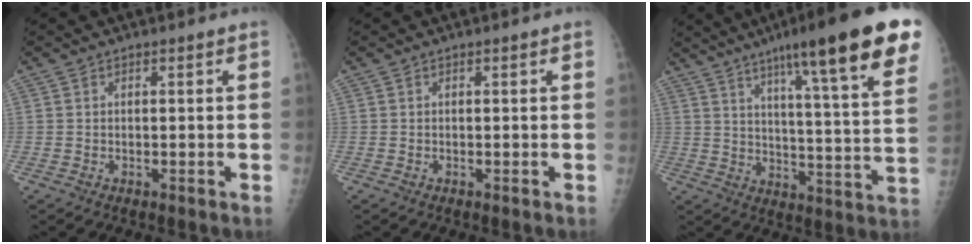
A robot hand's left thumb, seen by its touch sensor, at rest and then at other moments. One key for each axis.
{"total": 0.0}
{"total": 25.3, "fx": 15.4, "fy": 3.2, "fz": 19.8, "tx": -0.273, "ty": -0.043, "tz": 0.214}